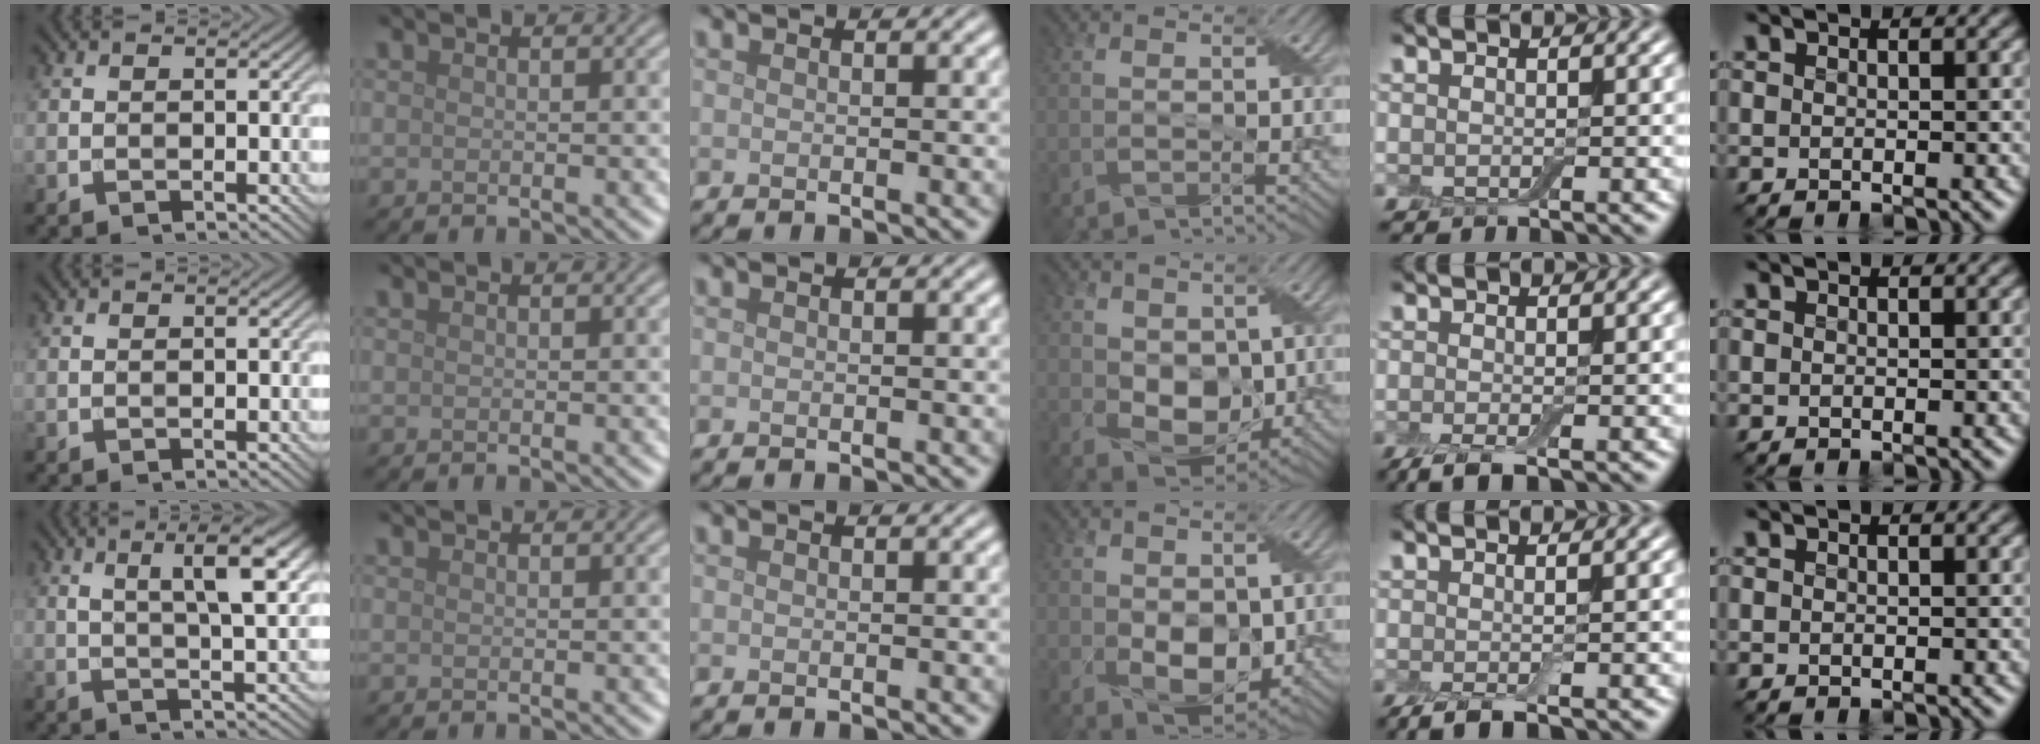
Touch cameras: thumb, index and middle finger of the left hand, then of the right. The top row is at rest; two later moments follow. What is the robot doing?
{"motion": "peel", "object": "small bumper sticker"}